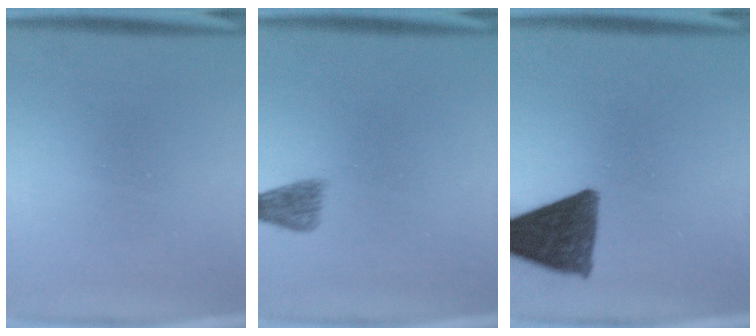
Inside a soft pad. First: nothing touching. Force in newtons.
{"total": 2.1}
{"total": 10.7}